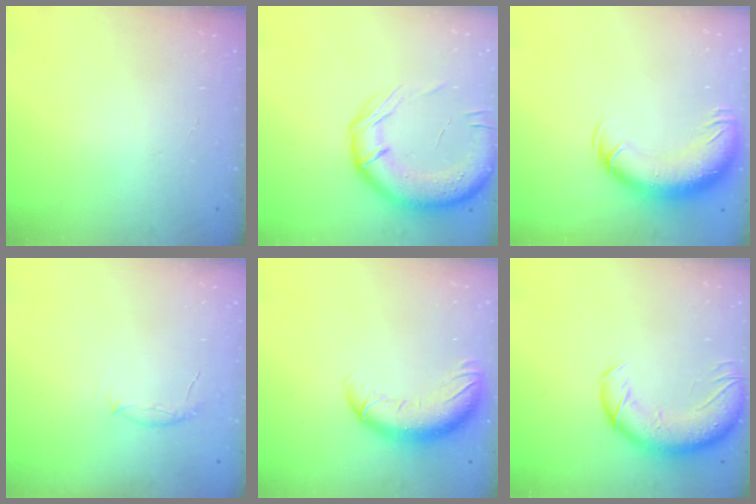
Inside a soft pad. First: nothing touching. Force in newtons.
{"total": 18.4, "press": 18.0, "slide": 3.7}
{"total": 13.1, "press": 12.8, "slide": 3.1}
{"total": 5.6, "press": 5.5, "slide": 0.9}
{"total": 12.8, "press": 12.4, "slide": 3.1}
{"total": 13.3, "press": 12.8, "slide": 3.6}